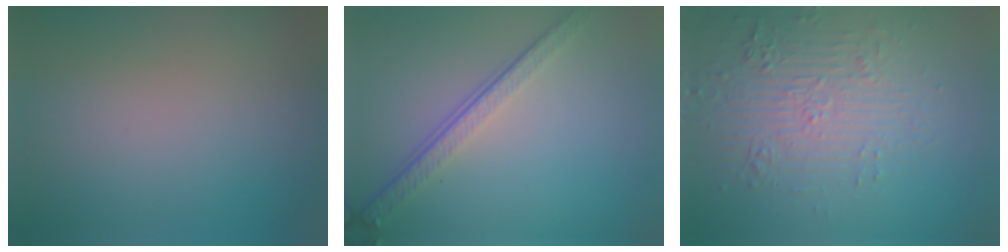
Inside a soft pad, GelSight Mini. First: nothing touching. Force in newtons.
{"total": 4.0, "press": 2.8, "slide": 2.8}
{"total": 4.2, "press": 3.8, "slide": 1.7}